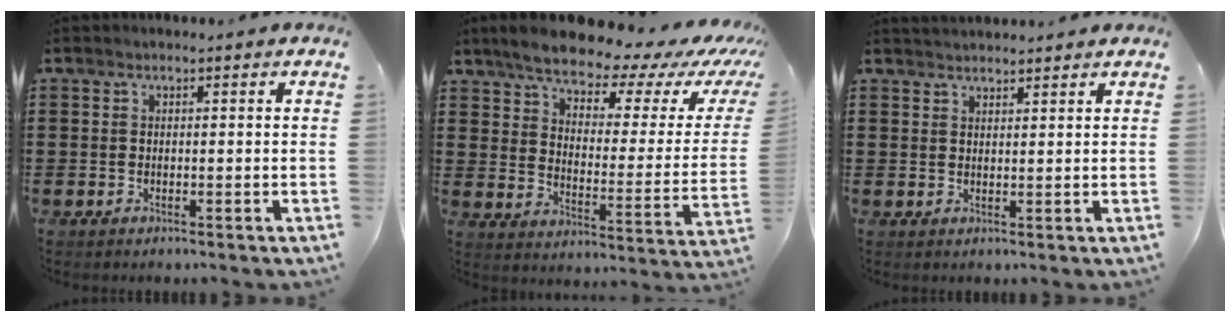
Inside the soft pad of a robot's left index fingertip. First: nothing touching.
{"total": 7.8, "force": [7.1, 1.9, 2.6], "torque": [-0.074, -0.056, 0.119]}
{"total": 1.7, "force": [1.7, 0.1, 0.0], "torque": [-0.003, 0.001, 0.033]}